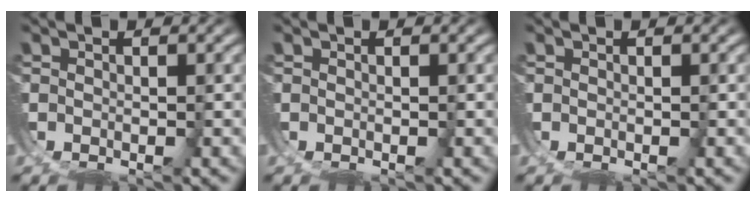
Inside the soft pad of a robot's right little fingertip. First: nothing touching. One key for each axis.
{"total": 0.0}
{"total": 0.0}